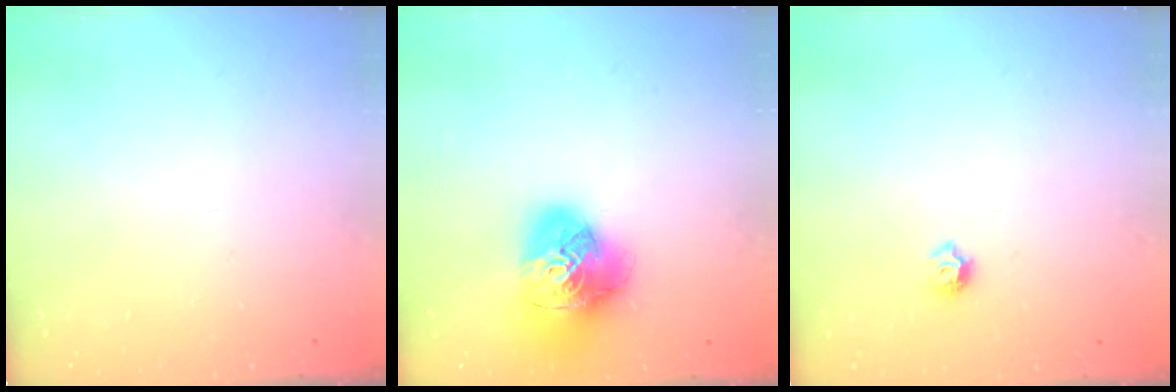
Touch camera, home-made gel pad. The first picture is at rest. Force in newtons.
{"total": 17.3, "press": 17.2, "slide": 2.0}
{"total": 5.5, "press": 5.4, "slide": 0.7}